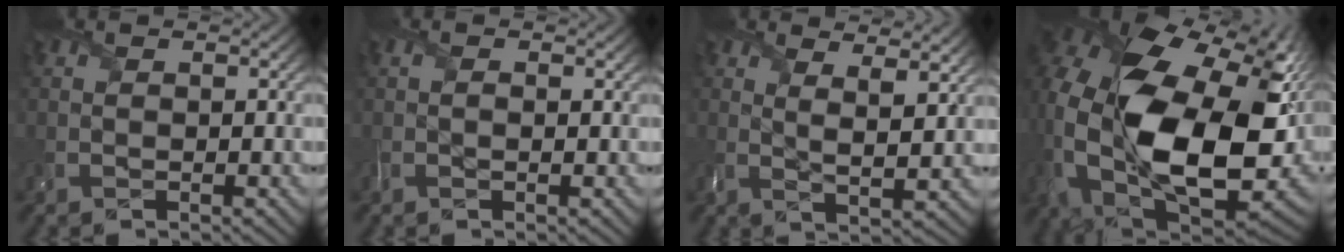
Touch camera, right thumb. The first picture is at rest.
{"total": 1.2, "force": [0.0, 0.6, 1.0], "torque": [-0.026, 0.000, -0.002]}
{"total": 4.7, "force": [2.8, 1.2, 3.6], "torque": [-0.068, -0.006, 0.051]}
{"total": 21.9, "force": [0.2, 13.9, 16.9], "torque": [-0.402, -0.076, 0.045]}